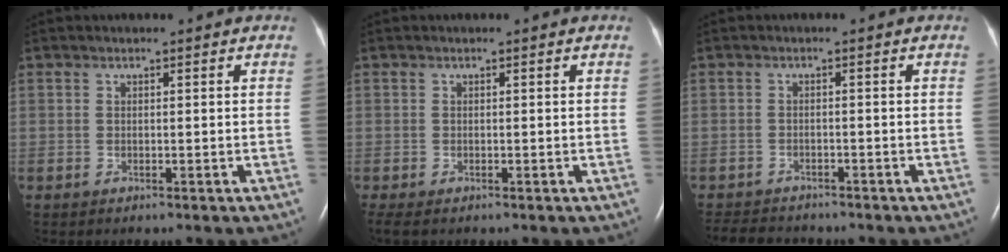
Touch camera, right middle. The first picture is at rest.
{"total": 2.0, "force": [-1.5, 0.7, 1.1], "torque": [-0.019, -0.007, -0.021]}
{"total": 6.1, "force": [-5.7, 1.7, 1.6], "torque": [-0.027, -0.009, -0.084]}